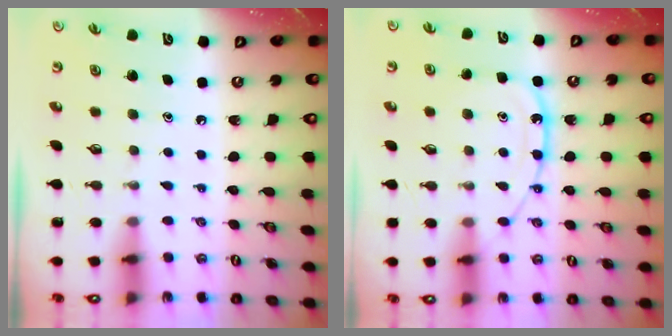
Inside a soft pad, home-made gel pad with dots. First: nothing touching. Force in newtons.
{"total": 12.6, "press": 12.5, "slide": 1.1}